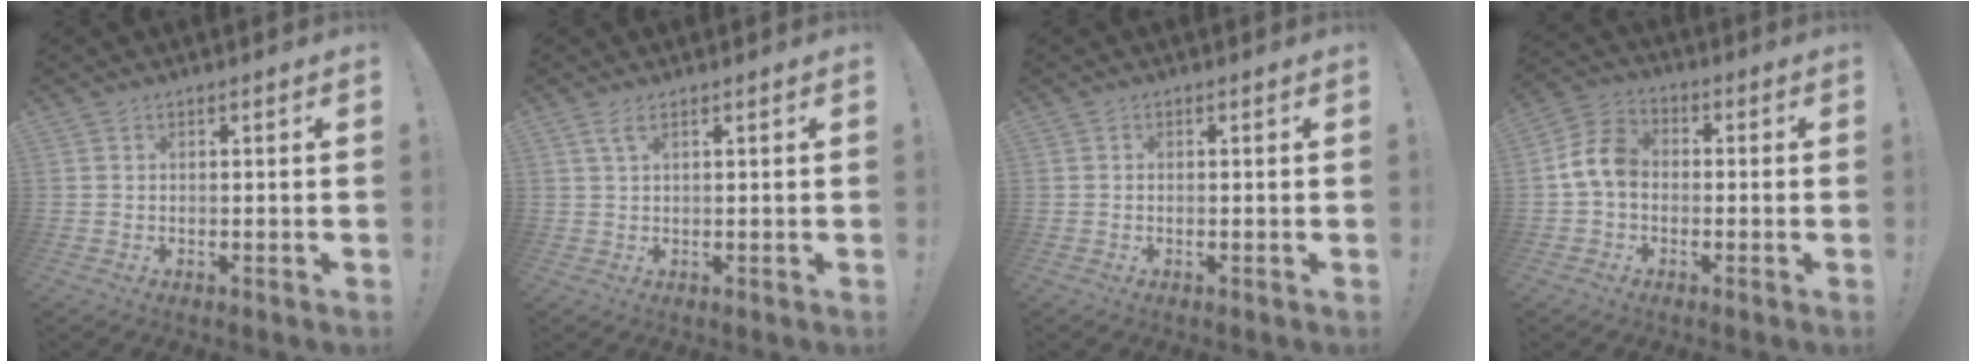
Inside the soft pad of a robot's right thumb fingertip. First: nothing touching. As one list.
[{"total": 2.6, "force": [1.3, 0.5, 2.1], "torque": [-0.045, 0.001, 0.023]}, {"total": 0.0}, {"total": 9.4, "force": [-0.3, 6.8, 6.4], "torque": [-0.129, 0.017, 0.000]}]